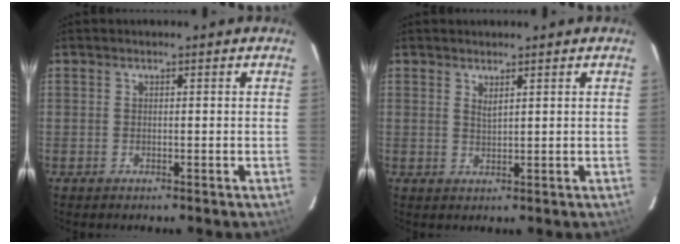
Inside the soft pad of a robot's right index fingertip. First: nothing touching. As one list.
[{"total": 1.5, "force": [1.1, 0.2, 1.0], "torque": [-0.018, -0.002, 0.019]}]